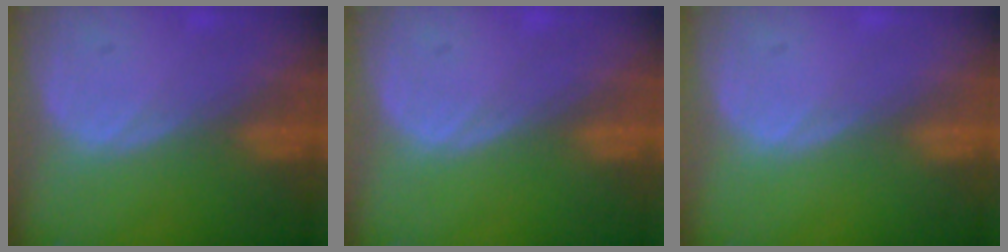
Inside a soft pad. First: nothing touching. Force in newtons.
{"total": 0.0}
{"total": 0.0}